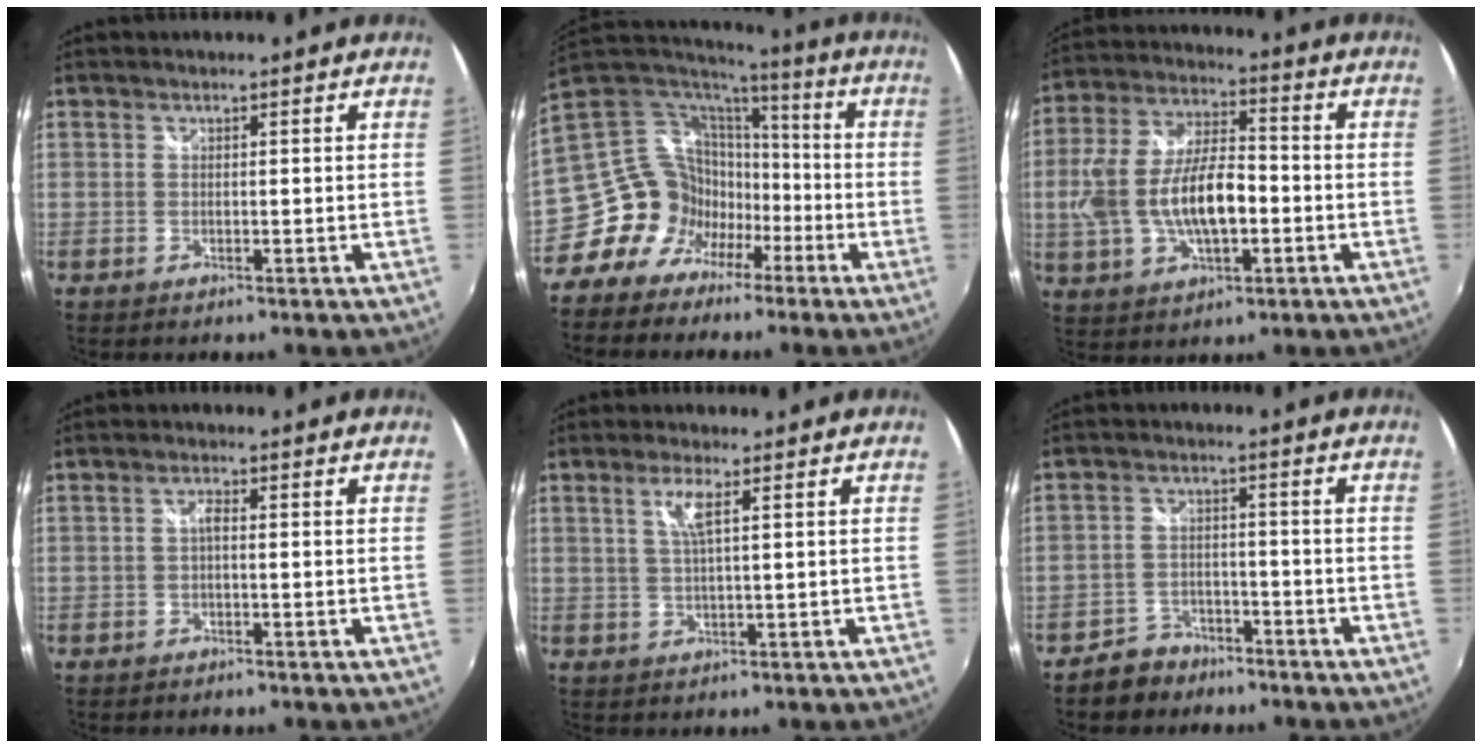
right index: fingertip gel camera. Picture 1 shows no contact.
{"total": 15.0, "force": [-7.3, 12.2, 4.6], "torque": [-0.096, 0.042, -0.128]}
{"total": 15.1, "force": [-2.5, 7.1, 13.1], "torque": [-0.267, 0.003, -0.037]}
{"total": 1.4, "force": [-0.3, 0.5, 1.3], "torque": [-0.024, 0.005, -0.008]}
{"total": 3.6, "force": [1.4, 0.0, 3.3], "torque": [-0.066, -0.001, 0.027]}
{"total": 5.8, "force": [-4.5, 3.6, 0.9], "torque": [-0.036, 0.017, -0.073]}